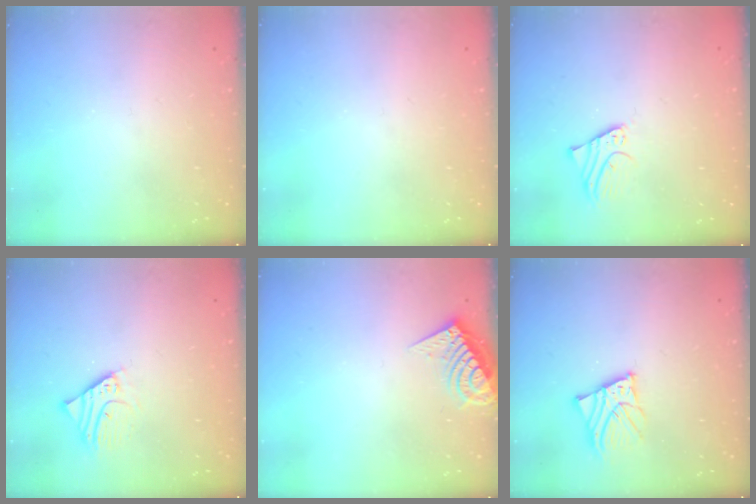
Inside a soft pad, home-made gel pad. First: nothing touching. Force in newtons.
{"total": 0.0}
{"total": 2.2, "press": 2.2, "slide": 0.1}
{"total": 3.9, "press": 3.9, "slide": 0.3}
{"total": 9.6, "press": 9.6, "slide": 0.5}
{"total": 6.4, "press": 6.4, "slide": 0.8}